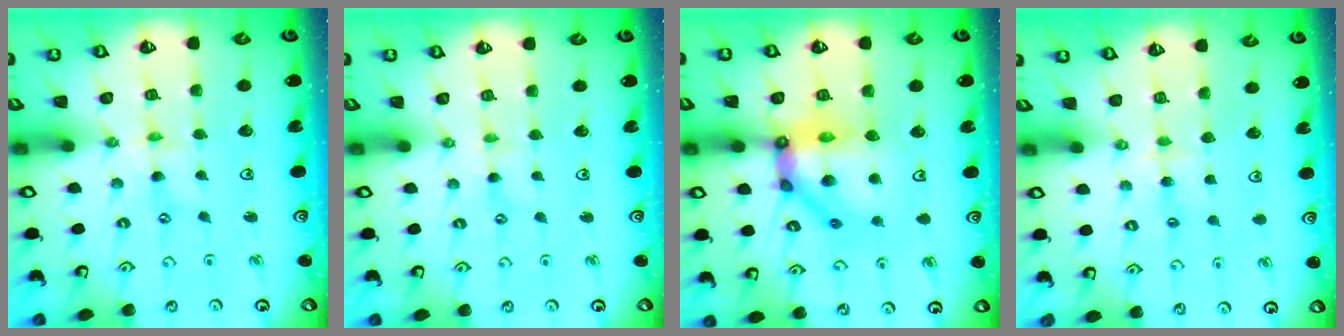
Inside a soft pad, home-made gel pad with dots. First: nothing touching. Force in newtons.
{"total": 1.4, "press": 1.3, "slide": 0.4}
{"total": 15.2, "press": 15.1, "slide": 1.5}
{"total": 4.3, "press": 4.3, "slide": 0.7}